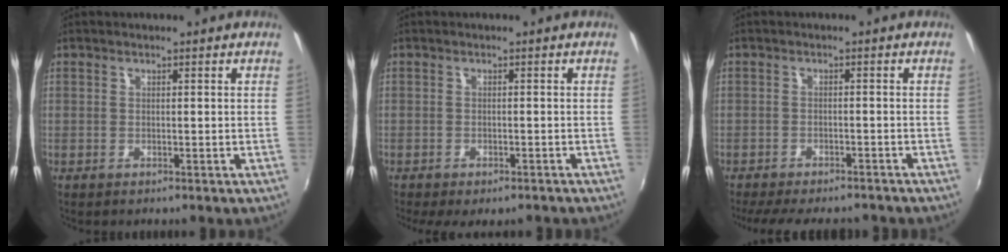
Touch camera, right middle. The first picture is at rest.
{"total": 5.5, "force": [-4.2, 2.0, 3.0], "torque": [-0.068, -0.026, -0.061]}
{"total": 11.6, "force": [-9.9, 3.5, 5.1], "torque": [-0.116, -0.018, -0.143]}